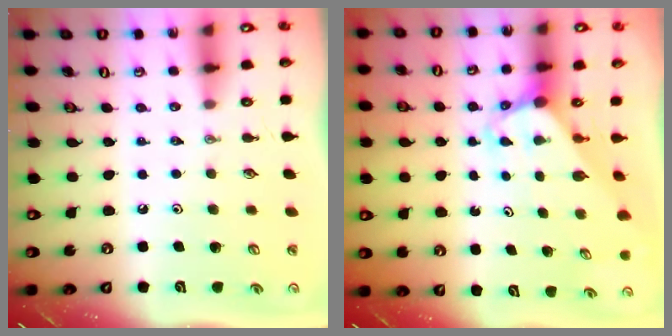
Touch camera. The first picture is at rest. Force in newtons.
{"total": 3.2, "press": 3.2, "slide": 0.2}